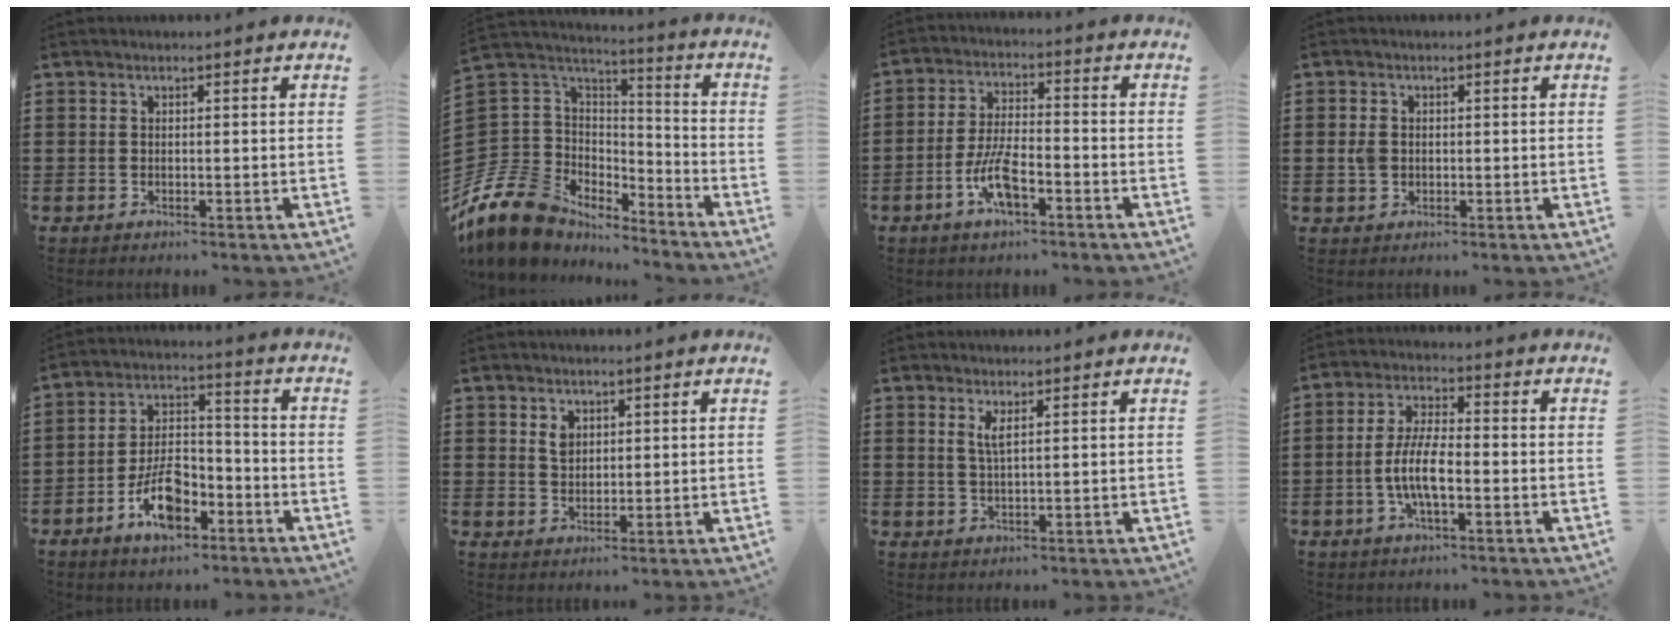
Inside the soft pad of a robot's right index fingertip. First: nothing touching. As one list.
[{"total": 12.5, "force": [-8.6, 8.4, 3.5], "torque": [-0.124, 0.017, -0.165]}, {"total": 7.1, "force": [-3.5, 2.3, 5.7], "torque": [-0.133, -0.008, -0.069]}, {"total": 2.0, "force": [0.0, 1.6, 1.1], "torque": [-0.032, 0.005, -0.003]}, {"total": 9.4, "force": [-5.1, 4.4, 6.5], "torque": [-0.135, 0.009, -0.092]}, {"total": 2.4, "force": [1.3, 1.7, 1.2], "torque": [-0.021, 0.000, 0.023]}, {"total": 2.3, "force": [1.1, 0.4, 1.9], "torque": [-0.041, 0.001, 0.018]}, {"total": 7.1, "force": [-1.8, 2.4, 6.4], "torque": [-0.151, -0.007, -0.043]}]